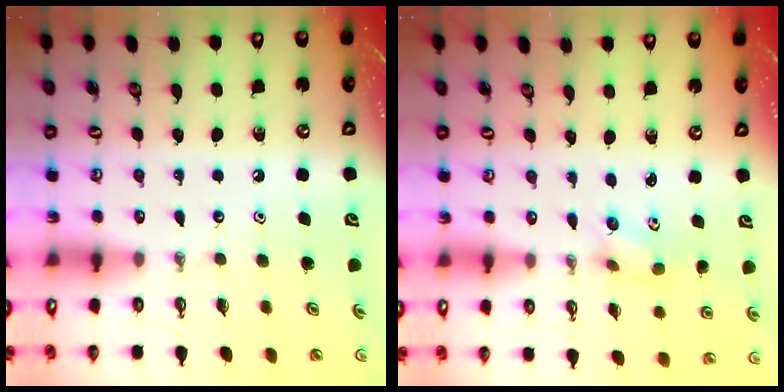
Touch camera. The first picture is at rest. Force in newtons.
{"total": 3.8, "press": 3.5, "slide": 1.5}